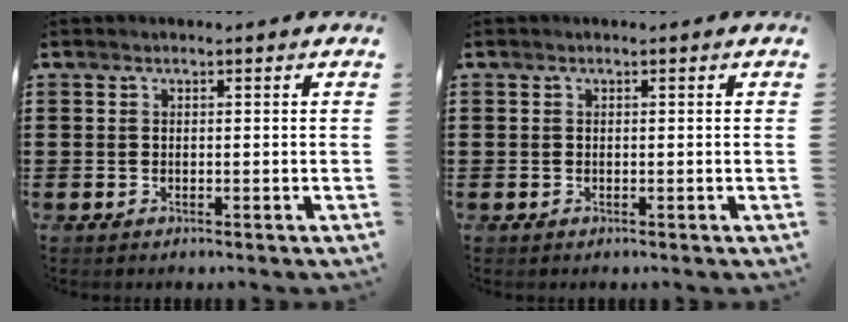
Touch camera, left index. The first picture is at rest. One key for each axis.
{"total": 0.0}